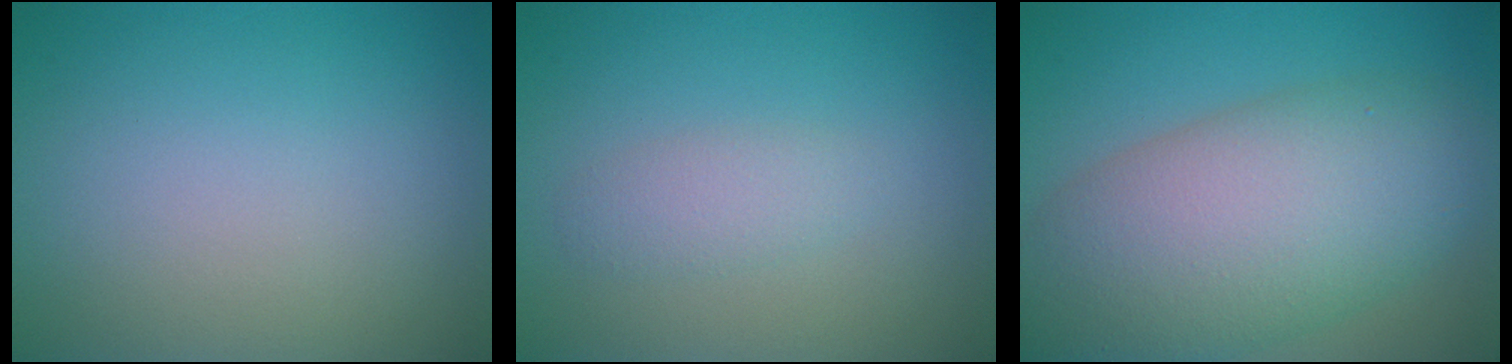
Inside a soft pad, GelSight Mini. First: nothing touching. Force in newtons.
{"total": 1.6, "press": 1.6, "slide": 0.1}
{"total": 10.7, "press": 10.7, "slide": 0.3}